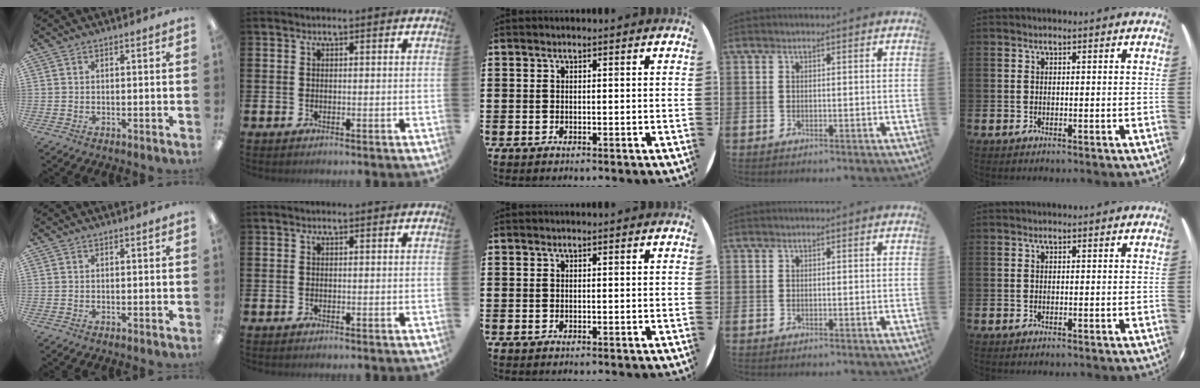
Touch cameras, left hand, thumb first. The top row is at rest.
{}